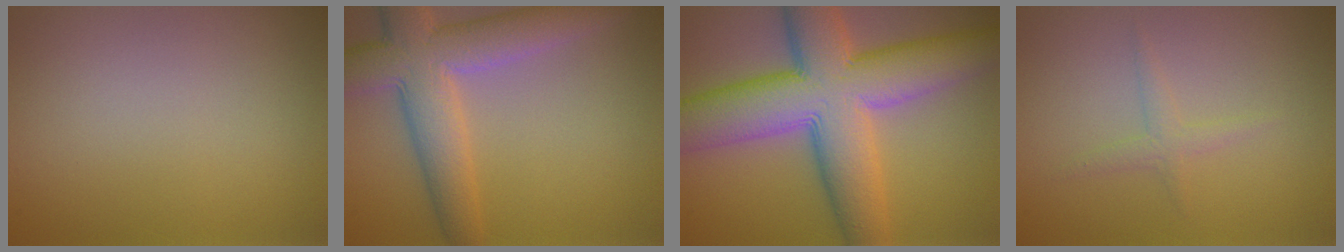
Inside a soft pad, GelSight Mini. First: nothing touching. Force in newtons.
{"total": 7.4, "press": 7.4, "slide": 0.3}
{"total": 12.1, "press": 12.1, "slide": 0.5}
{"total": 1.2, "press": 1.2, "slide": 0.1}